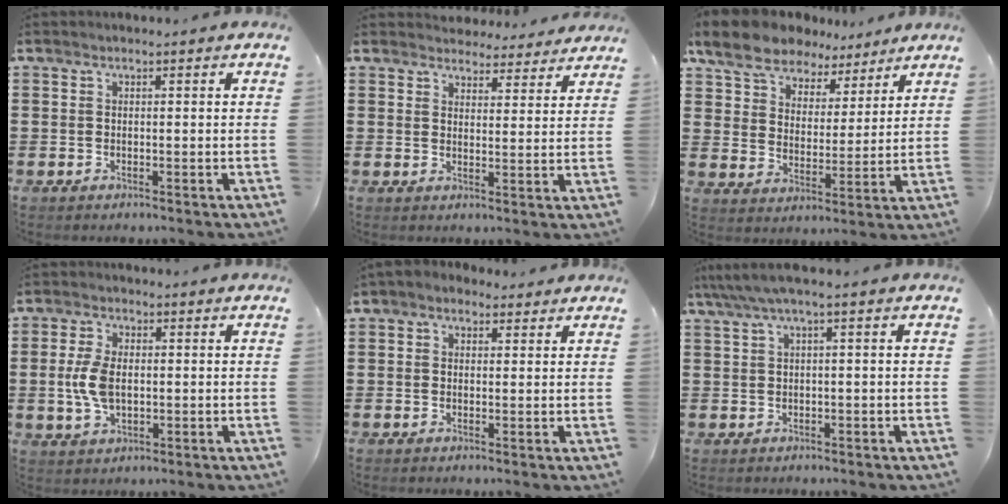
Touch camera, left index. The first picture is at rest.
{"total": 4.1, "force": [4.1, 0.7, 0.2], "torque": [-0.012, -0.021, 0.074]}
{"total": 9.0, "force": [7.7, 4.0, 2.6], "torque": [-0.091, -0.027, 0.143]}
{"total": 6.1, "force": [0.2, 3.4, 5.0], "torque": [-0.126, 0.000, -0.004]}
{"total": 1.9, "force": [1.3, 1.3, 0.5], "torque": [-0.016, 0.010, 0.023]}
{"total": 2.2, "force": [0.0, 0.2, 2.2], "torque": [-0.047, -0.005, -0.005]}